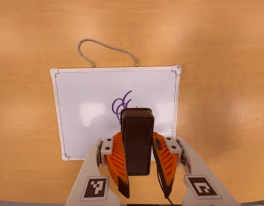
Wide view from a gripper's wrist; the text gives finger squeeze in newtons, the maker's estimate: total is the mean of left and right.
{"total": 6.1, "left": 5.0, "right": 7.2}